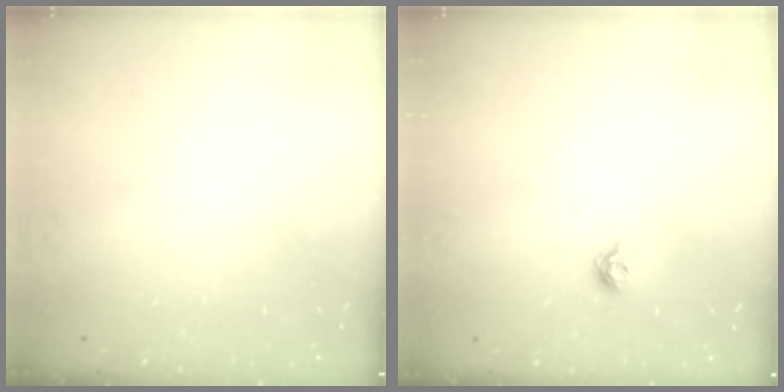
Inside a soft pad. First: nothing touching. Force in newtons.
{"total": 5.6, "press": 5.6, "slide": 0.9}